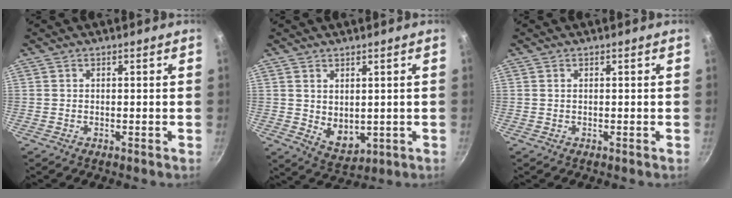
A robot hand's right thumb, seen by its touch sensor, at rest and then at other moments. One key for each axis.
{"total": 5.9, "fx": 1.1, "fy": 4.0, "fz": 4.1, "tx": -0.051, "ty": -0.022, "tz": 0.034}
{"total": 0.0}